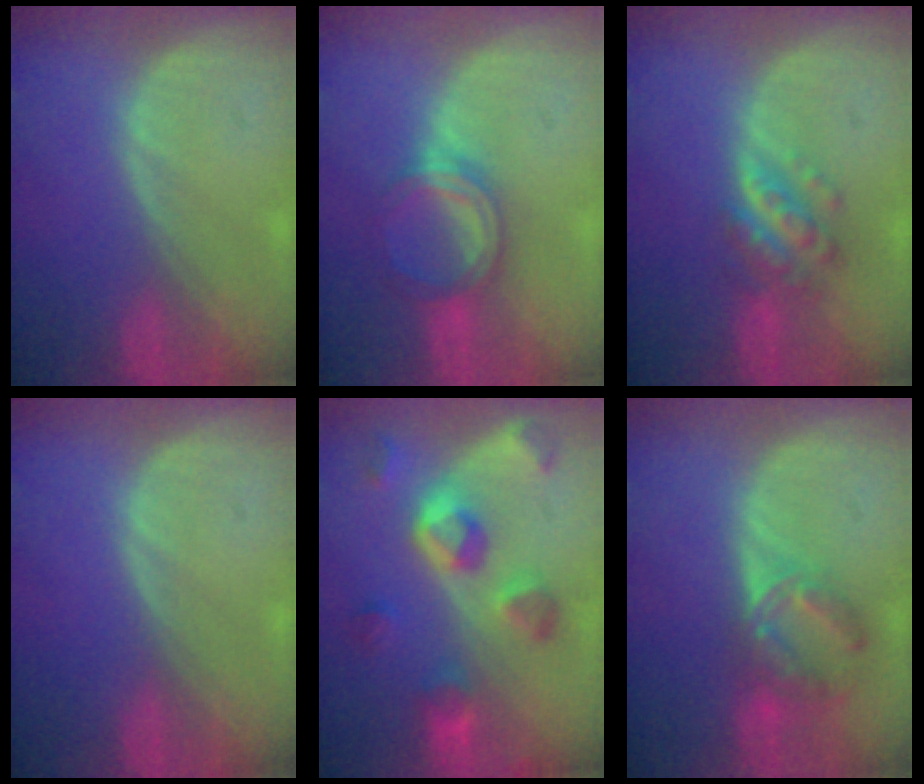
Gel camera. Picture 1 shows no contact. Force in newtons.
{"total": 5.1, "press": 5.1, "slide": 0.3}
{"total": 6.0, "press": 5.3, "slide": 2.8}
{"total": 0.0}
{"total": 8.3, "press": 8.1, "slide": 1.9}
{"total": 7.1, "press": 6.2, "slide": 3.6}